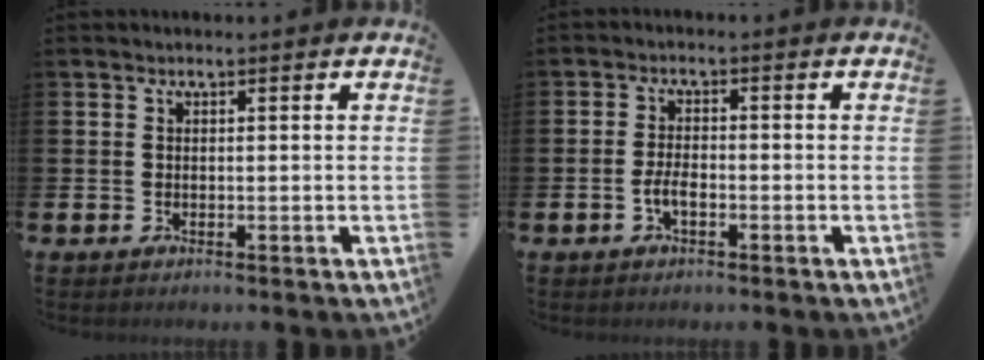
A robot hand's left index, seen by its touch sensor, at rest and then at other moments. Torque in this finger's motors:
{"motor_torque": [0.55, 0.16, 0.06, 0.11]}